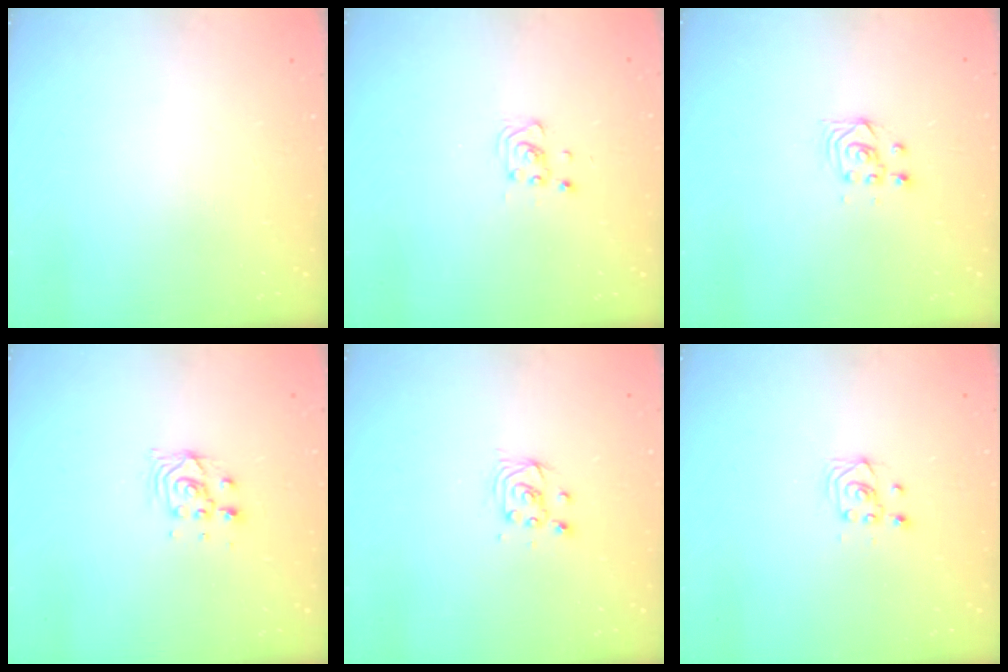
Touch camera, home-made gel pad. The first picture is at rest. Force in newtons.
{"total": 4.4, "press": 4.2, "slide": 1.1}
{"total": 3.3, "press": 3.3, "slide": 0.3}
{"total": 5.5, "press": 5.5, "slide": 0.3}
{"total": 4.2, "press": 4.2, "slide": 0.5}
{"total": 4.2, "press": 3.9, "slide": 1.7}